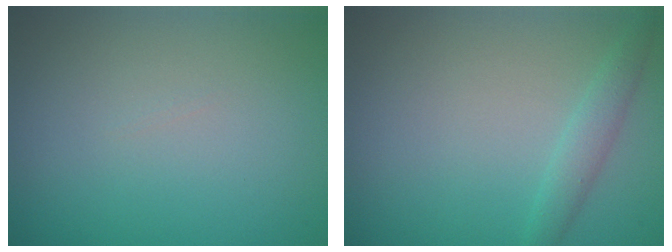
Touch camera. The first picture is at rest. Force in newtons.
{"total": 1.6, "press": 1.6, "slide": 0.0}